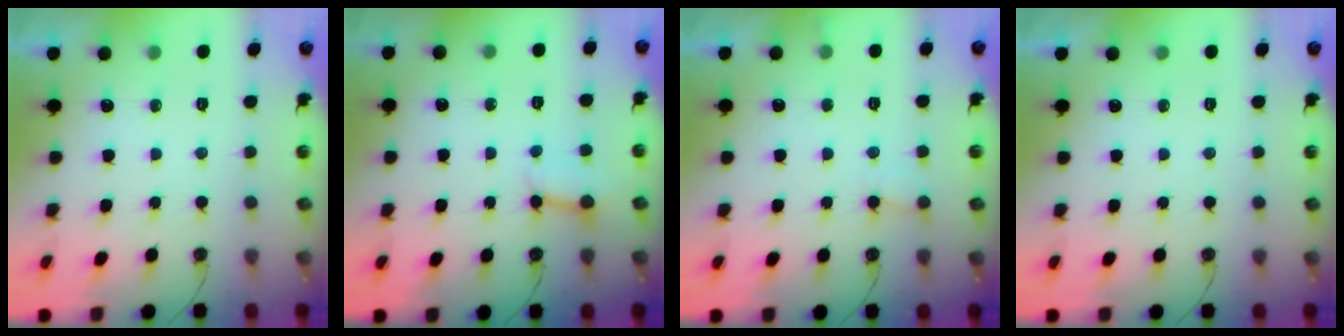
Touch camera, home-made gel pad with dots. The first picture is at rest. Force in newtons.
{"total": 2.5, "press": 2.5, "slide": 0.0}
{"total": 6.3, "press": 6.3, "slide": 0.3}
{"total": 0.0}